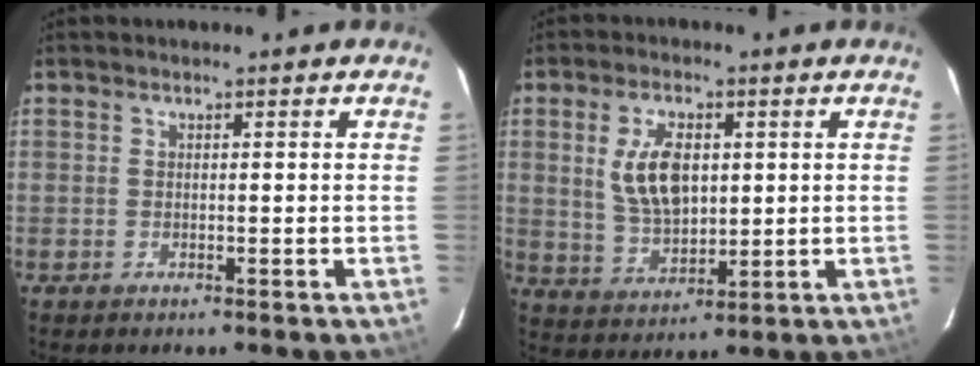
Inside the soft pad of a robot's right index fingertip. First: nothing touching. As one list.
[{"total": 9.7, "force": [2.0, 5.4, 7.8], "torque": [-0.155, 0.003, 0.048]}]